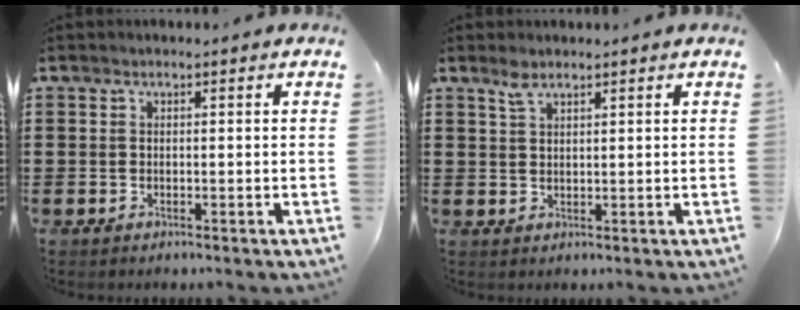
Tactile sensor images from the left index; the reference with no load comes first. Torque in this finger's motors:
{"motor_torque": [2.14, 0.00, -0.14, -0.08]}